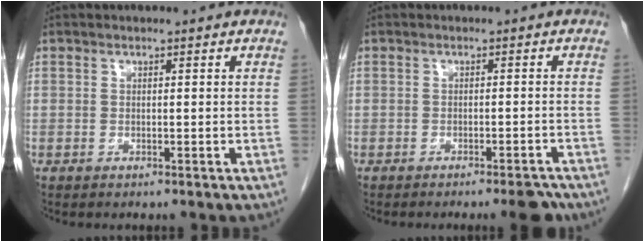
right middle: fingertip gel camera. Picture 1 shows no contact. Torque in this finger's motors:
{"motor_torque": [0.18, 0.17, 0.01, 0.03]}